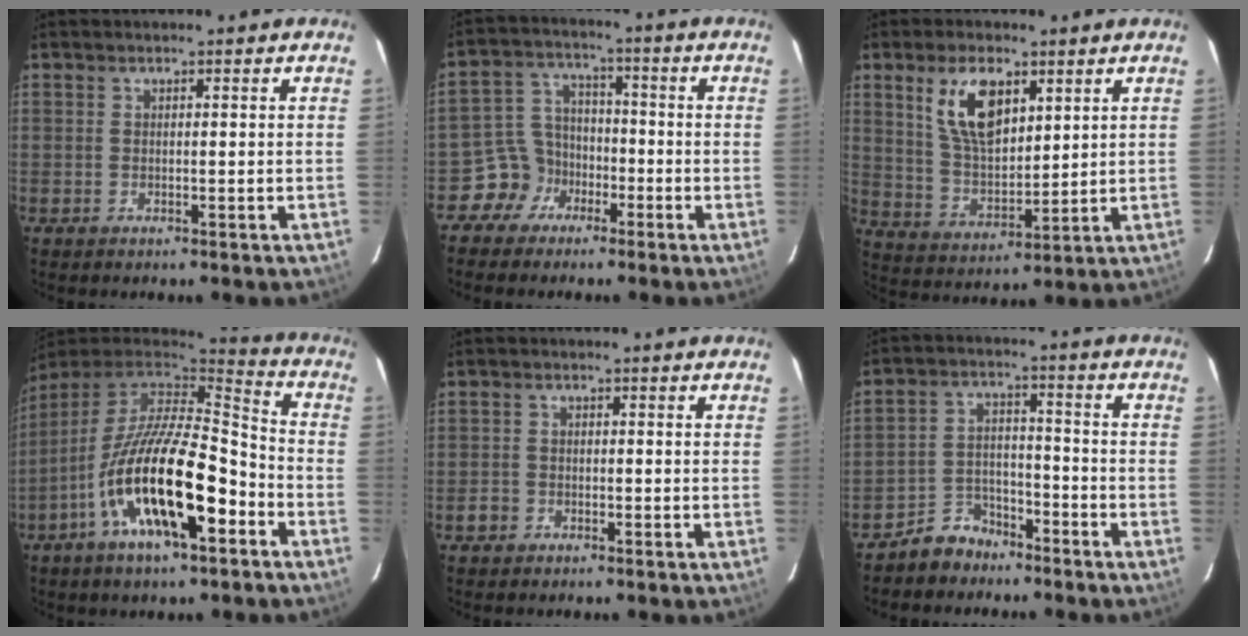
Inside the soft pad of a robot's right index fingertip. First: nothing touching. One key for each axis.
{"total": 7.0, "fx": -4.3, "fy": 5.5, "fz": 0.4, "tx": -0.017, "ty": 0.035, "tz": -0.082}
{"total": 11.6, "fx": 5.4, "fy": 5.8, "fz": 8.5, "tx": -0.158, "ty": 0.008, "tz": 0.115}
{"total": 21.3, "fx": -8.9, "fy": 6.8, "fz": 18.0, "tx": -0.328, "ty": -0.023, "tz": -0.163}
{"total": 2.1, "fx": -1.3, "fy": 1.7, "fz": 0.3, "tx": -0.009, "ty": 0.005, "tz": -0.021}
{"total": 6.9, "fx": -5.5, "fy": 4.0, "fz": 0.9, "tx": -0.030, "ty": 0.024, "tz": -0.093}